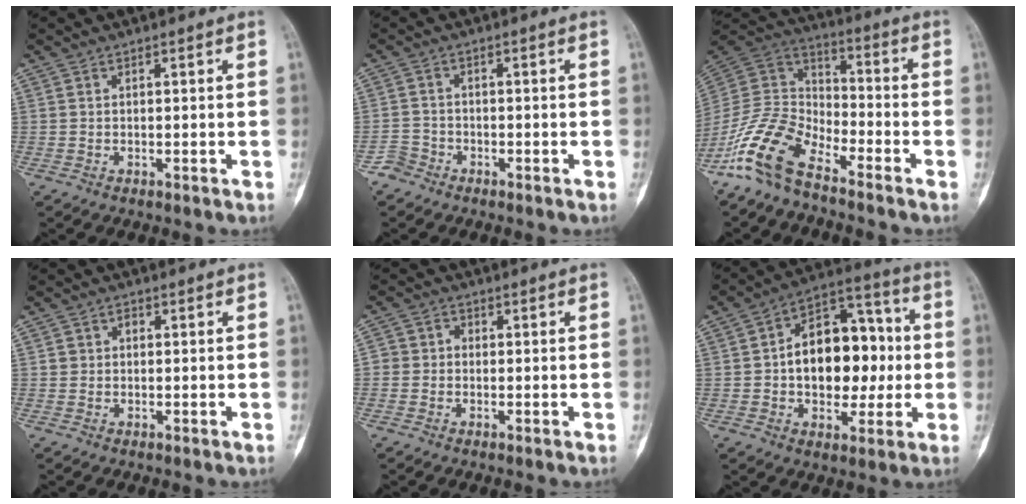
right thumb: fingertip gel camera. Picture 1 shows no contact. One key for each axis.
{"total": 2.6, "fx": -2.0, "fy": 1.7, "fz": -0.1, "tx": 0.006, "ty": 0.011, "tz": -0.044}
{"total": 13.2, "fx": -9.6, "fy": 5.8, "fz": 7.0, "tx": -0.135, "ty": 0.075, "tz": -0.198}
{"total": 1.8, "fx": 0.2, "fy": 1.6, "fz": 0.7, "tx": -0.001, "ty": 0.004, "tz": 0.002}
{"total": 3.3, "fx": -0.3, "fy": 3.0, "fz": 1.2, "tx": -0.003, "ty": 0.013, "tz": -0.010}
{"total": 18.9, "fx": 0.1, "fy": 12.2, "fz": 14.4, "tx": -0.166, "ty": 0.035, "tz": 0.000}